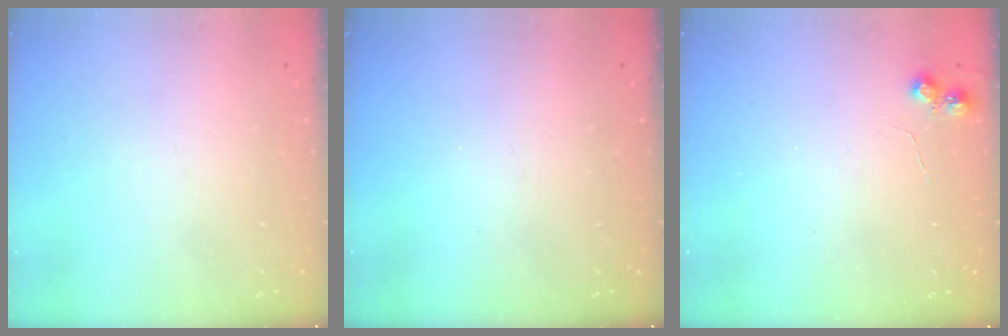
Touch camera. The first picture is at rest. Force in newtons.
{"total": 0.0}
{"total": 5.1, "press": 5.0, "slide": 0.9}